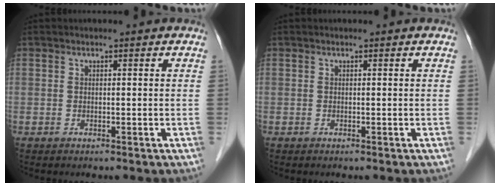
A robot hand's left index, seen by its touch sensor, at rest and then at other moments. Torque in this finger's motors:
{"motor_torque": [0.00, 0.00, 0.00, 0.00]}